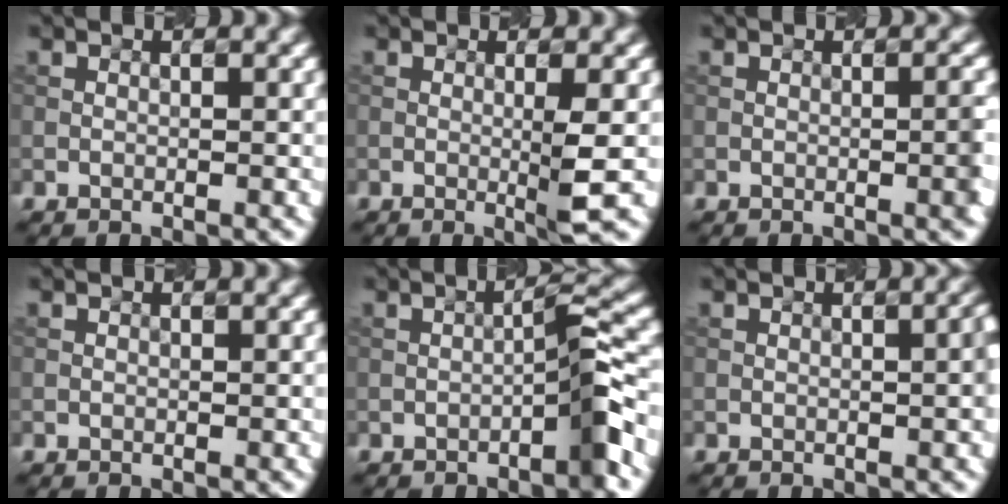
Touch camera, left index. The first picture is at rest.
{"total": 2.9, "force": [-0.1, 0.4, 2.9], "torque": [-0.045, -0.007, -0.006]}
{"total": 2.0, "force": [-0.4, 0.4, 1.9], "torque": [-0.021, 0.007, -0.006]}
{"total": 0.0}
{"total": 3.5, "force": [-1.7, 0.2, 3.0], "torque": [-0.045, 0.020, -0.034]}
{"total": 2.2, "force": [-0.1, 0.5, 2.2], "torque": [-0.022, 0.007, -0.002]}